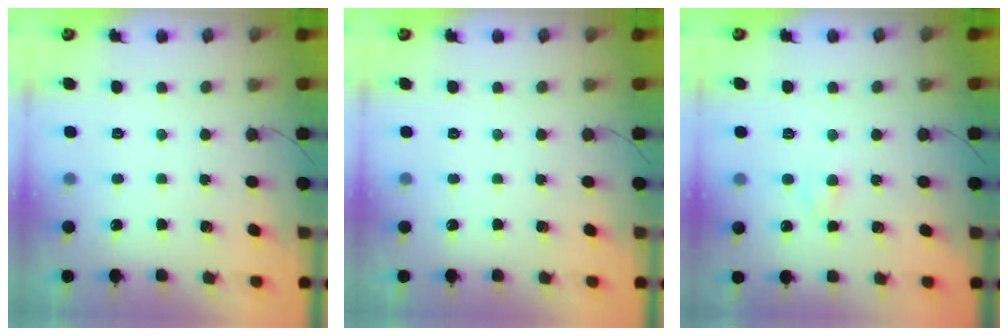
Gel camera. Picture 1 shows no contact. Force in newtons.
{"total": 0.0}
{"total": 2.3, "press": 2.0, "slide": 1.1}